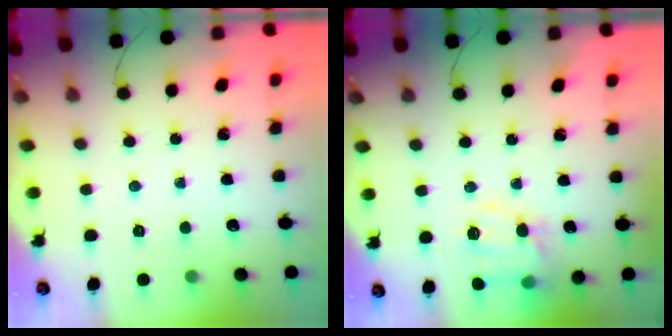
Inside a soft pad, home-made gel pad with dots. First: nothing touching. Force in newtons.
{"total": 15.1, "press": 14.9, "slide": 2.7}